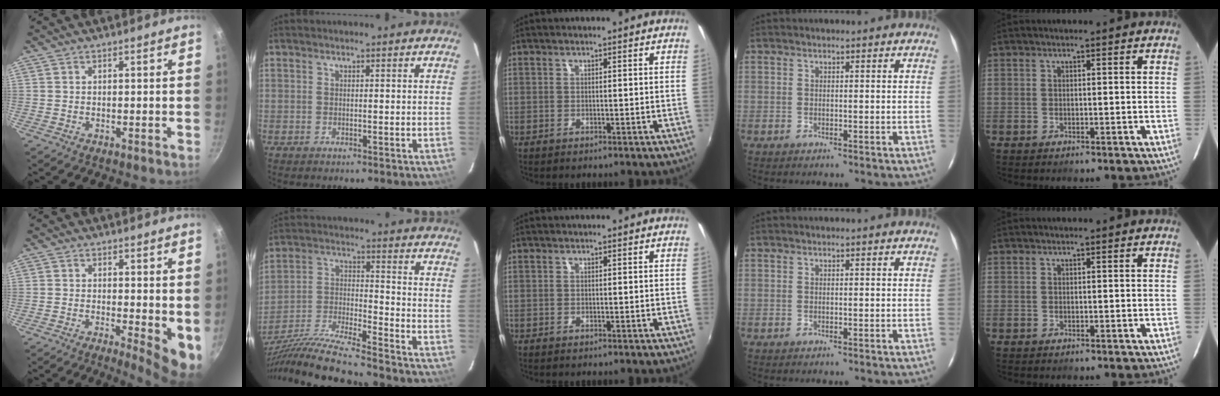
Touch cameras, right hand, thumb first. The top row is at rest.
{"thumb": {"total": 7.1, "force": [-0.3, 2.4, 6.6], "torque": [-0.078, -0.015, -0.003]}, "index": {"total": 20.2, "force": [-17.6, 0.6, 9.9], "torque": [-0.194, -0.040, -0.312]}}